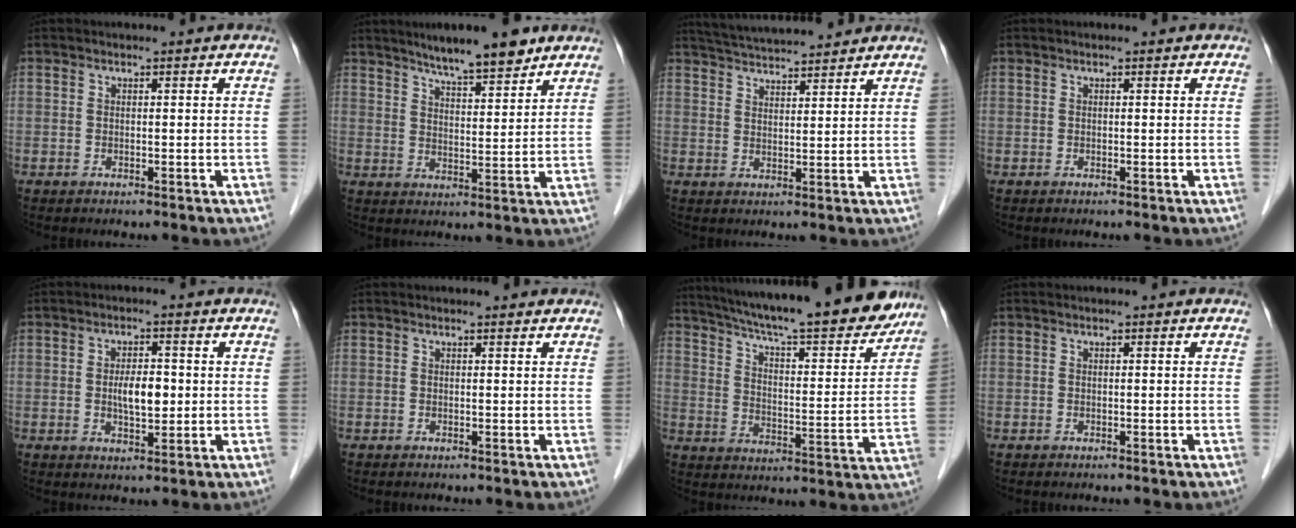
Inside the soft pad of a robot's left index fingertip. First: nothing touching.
{"total": 8.9, "force": [7.1, 1.0, 5.2], "torque": [-0.082, 0.007, 0.118]}
{"total": 9.8, "force": [9.2, 0.4, 3.2], "torque": [-0.061, 0.024, 0.146]}
{"total": 0.0}
{"total": 4.6, "force": [-0.2, 1.8, 4.2], "torque": [-0.075, -0.003, 0.001]}
{"total": 0.8, "force": [0.8, 0.0, 0.1], "torque": [-0.011, 0.000, 0.008]}
{"total": 25.3, "force": [22.0, 3.2, 12.0], "torque": [-0.197, -0.026, 0.302]}
{"total": 0.0}